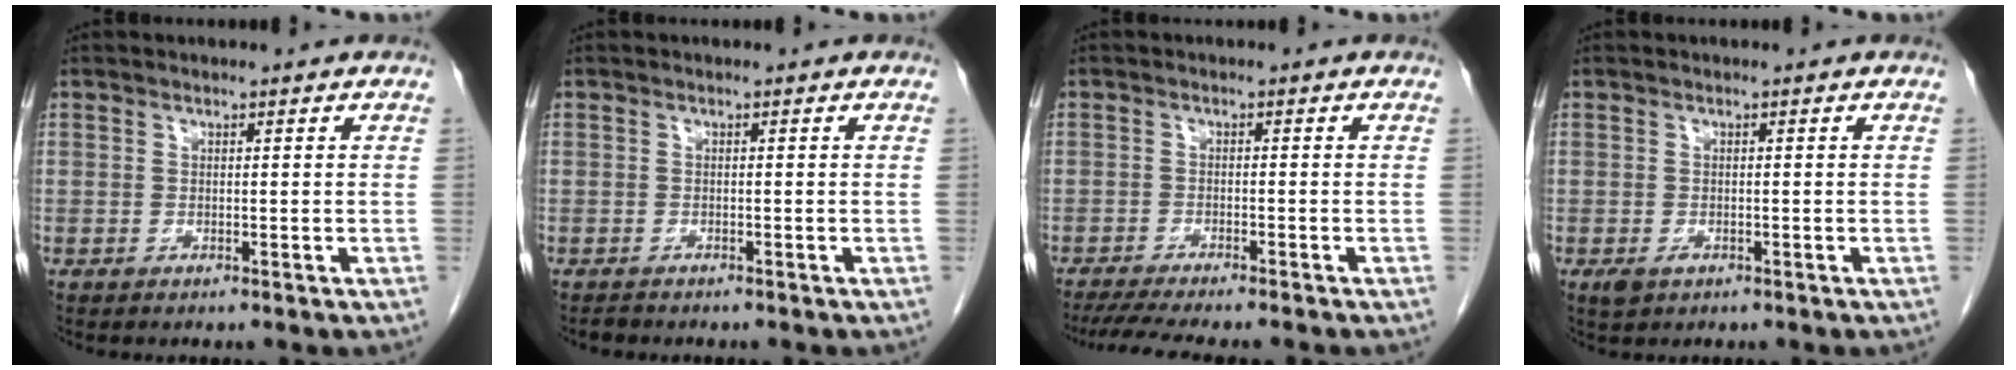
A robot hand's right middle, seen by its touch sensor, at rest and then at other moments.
{"total": 0.7, "force": [-0.7, 0.1, 0.1], "torque": [-0.011, -0.004, -0.012]}
{"total": 9.8, "force": [-8.5, 0.7, 4.9], "torque": [-0.068, -0.016, -0.128]}
{"total": 1.6, "force": [-0.8, 0.9, 1.0], "torque": [-0.019, -0.001, -0.006]}